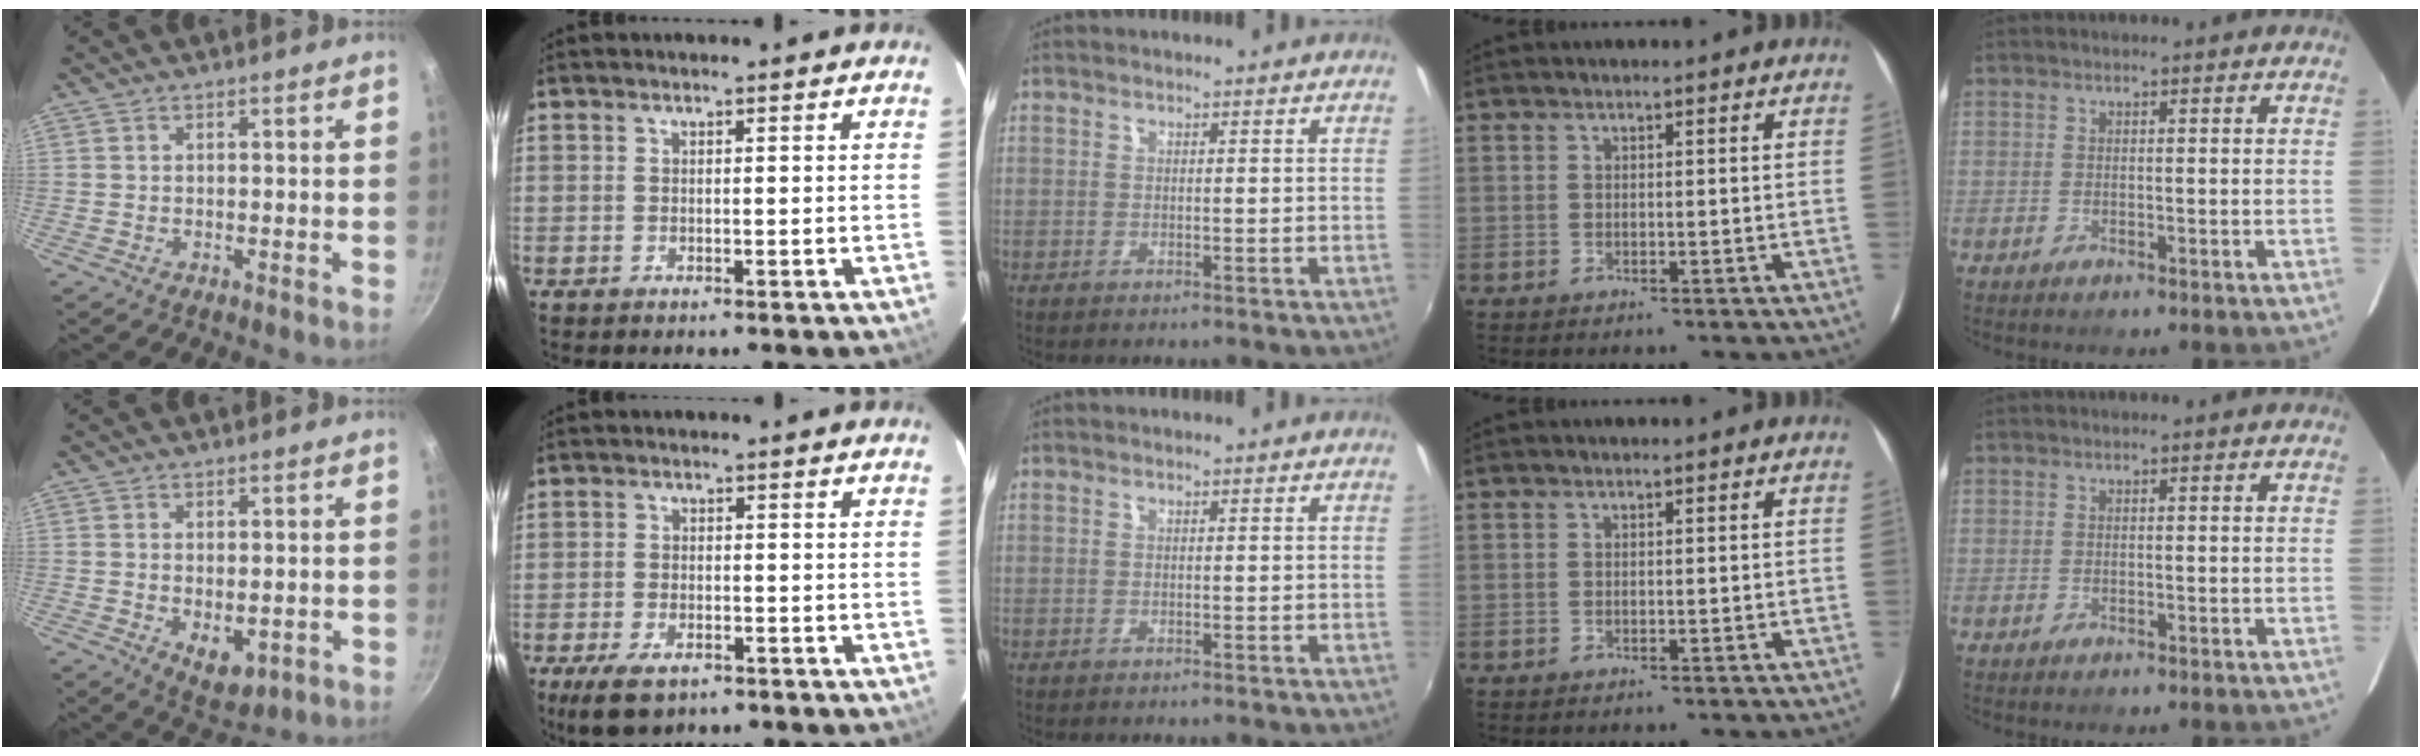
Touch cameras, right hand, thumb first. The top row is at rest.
{"thumb": {"total": 6.5, "force": [-1.0, 3.8, 5.1], "torque": [-0.068, -0.011, -0.003]}, "index": {"total": 7.4, "force": [-4.9, 3.4, 4.3], "torque": [-0.111, -0.016, -0.085]}}